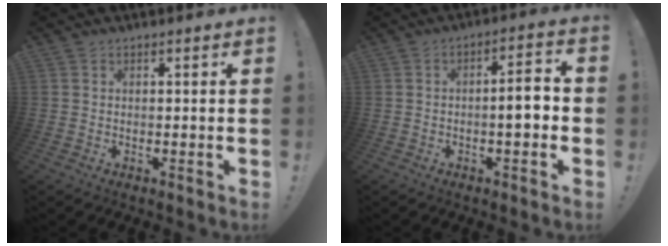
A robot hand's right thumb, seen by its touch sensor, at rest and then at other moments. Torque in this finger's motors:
{"motor_torque": [0.02, -0.39, -0.14, 0.32, 0.02]}